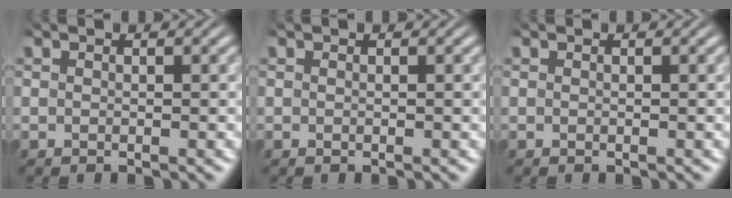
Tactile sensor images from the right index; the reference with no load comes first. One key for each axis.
{"total": 0.0}
{"total": 0.0}